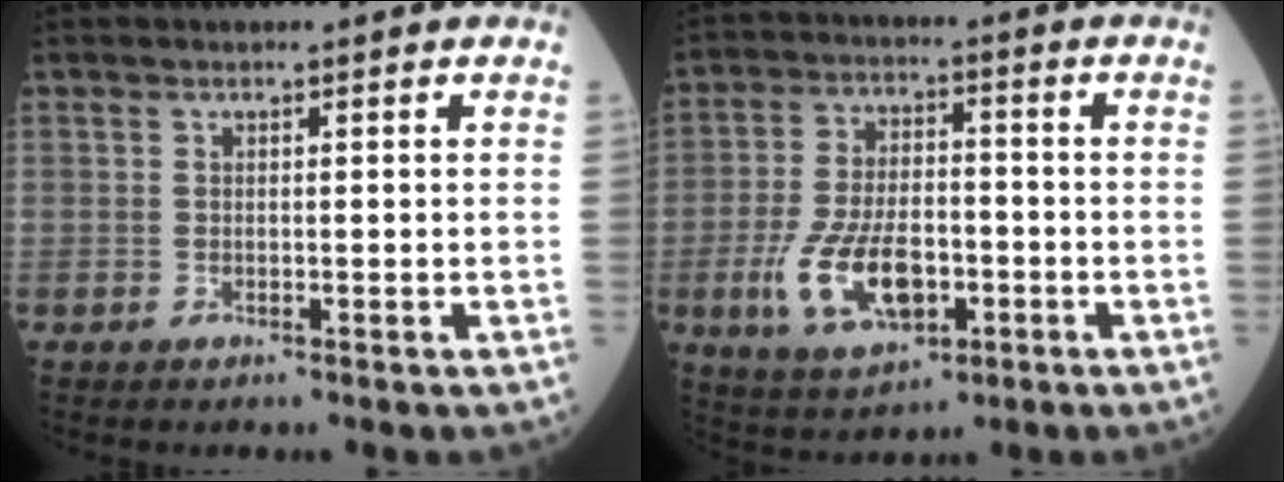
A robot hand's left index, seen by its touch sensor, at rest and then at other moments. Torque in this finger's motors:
{"motor_torque": [1.65, 0.49, 0.83, 0.18]}